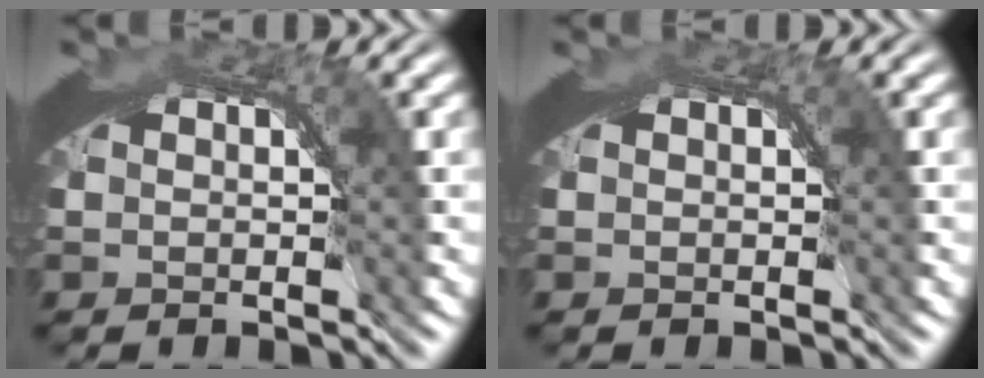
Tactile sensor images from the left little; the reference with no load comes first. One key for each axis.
{"total": 0.0}